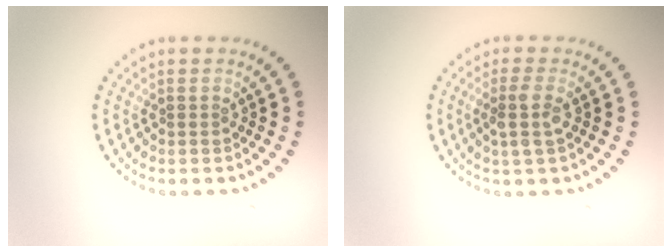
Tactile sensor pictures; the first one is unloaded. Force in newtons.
{"total": 2.3, "press": 1.9, "slide": 1.3}